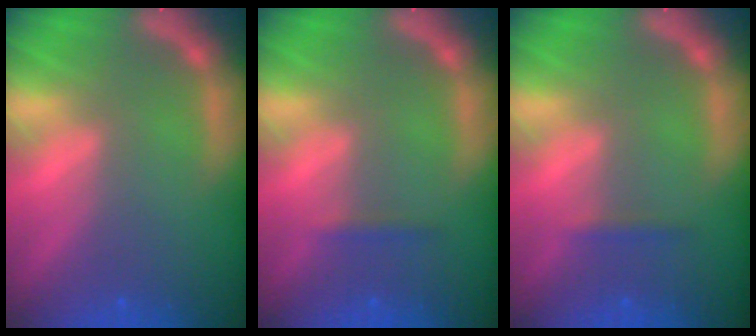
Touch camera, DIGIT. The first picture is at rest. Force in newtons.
{"total": 0.9}
{"total": 0.9}